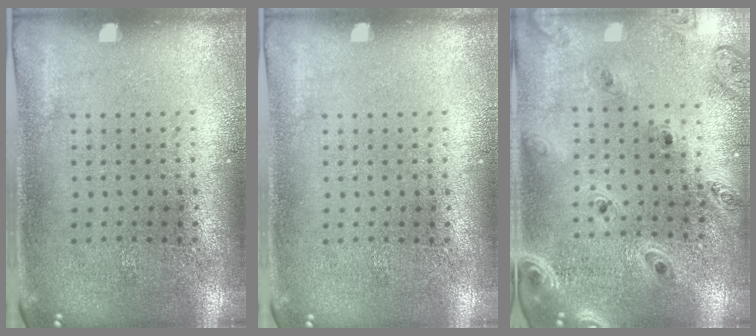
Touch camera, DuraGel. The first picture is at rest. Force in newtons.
{"total": 0.0}
{"total": 1.3, "press": 1.3, "slide": 0.2}